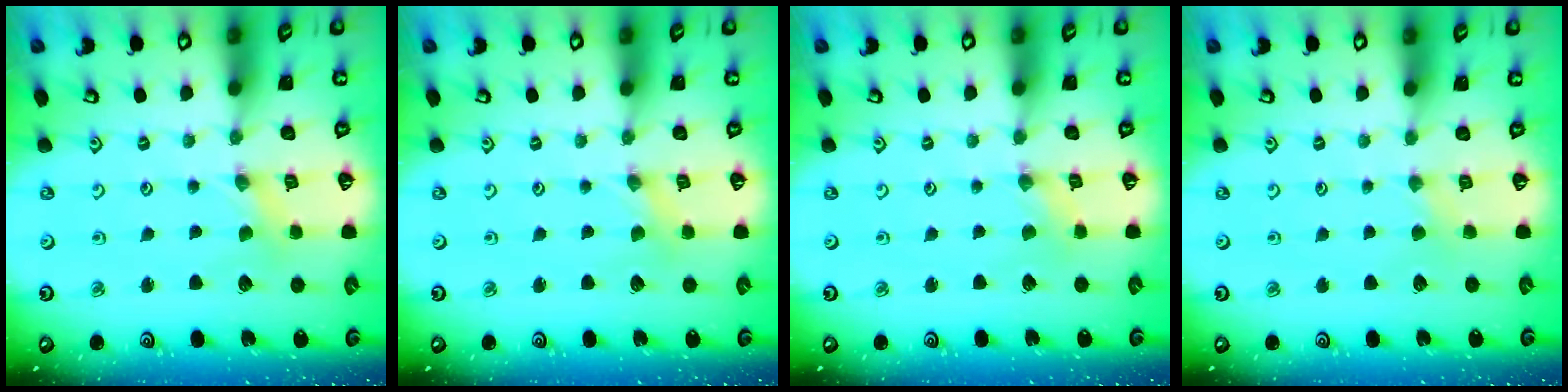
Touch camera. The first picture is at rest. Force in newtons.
{"total": 0.0}
{"total": 0.9, "press": 0.9, "slide": 0.3}
{"total": 1.2, "press": 1.1, "slide": 0.3}